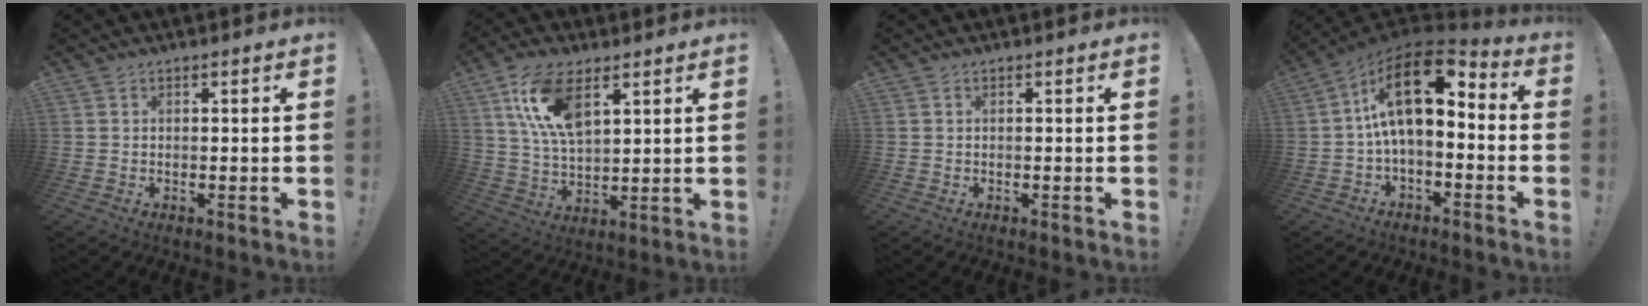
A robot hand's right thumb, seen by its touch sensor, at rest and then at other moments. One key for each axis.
{"total": 14.0, "fx": 6.8, "fy": 6.8, "fz": 10.1, "tx": -0.204, "ty": -0.012, "tz": 0.126}
{"total": 0.0}
{"total": 16.2, "fx": 4.0, "fy": 7.8, "fz": 13.7, "tx": -0.242, "ty": -0.018, "tz": 0.070}